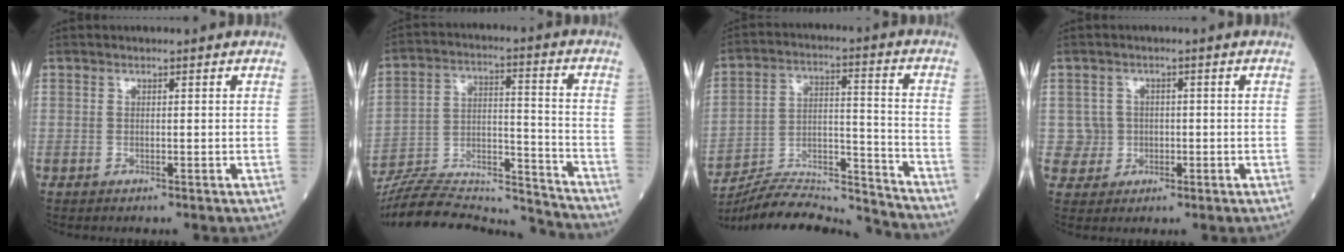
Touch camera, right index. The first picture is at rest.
{"total": 22.4, "force": [-21.5, 1.7, 6.0], "torque": [-0.125, 0.009, -0.340]}
{"total": 17.7, "force": [-17.5, 0.1, 3.0], "torque": [-0.058, 0.028, -0.280]}
{"total": 3.5, "force": [0.0, 3.5, -0.3], "torque": [0.021, 0.009, 0.003]}